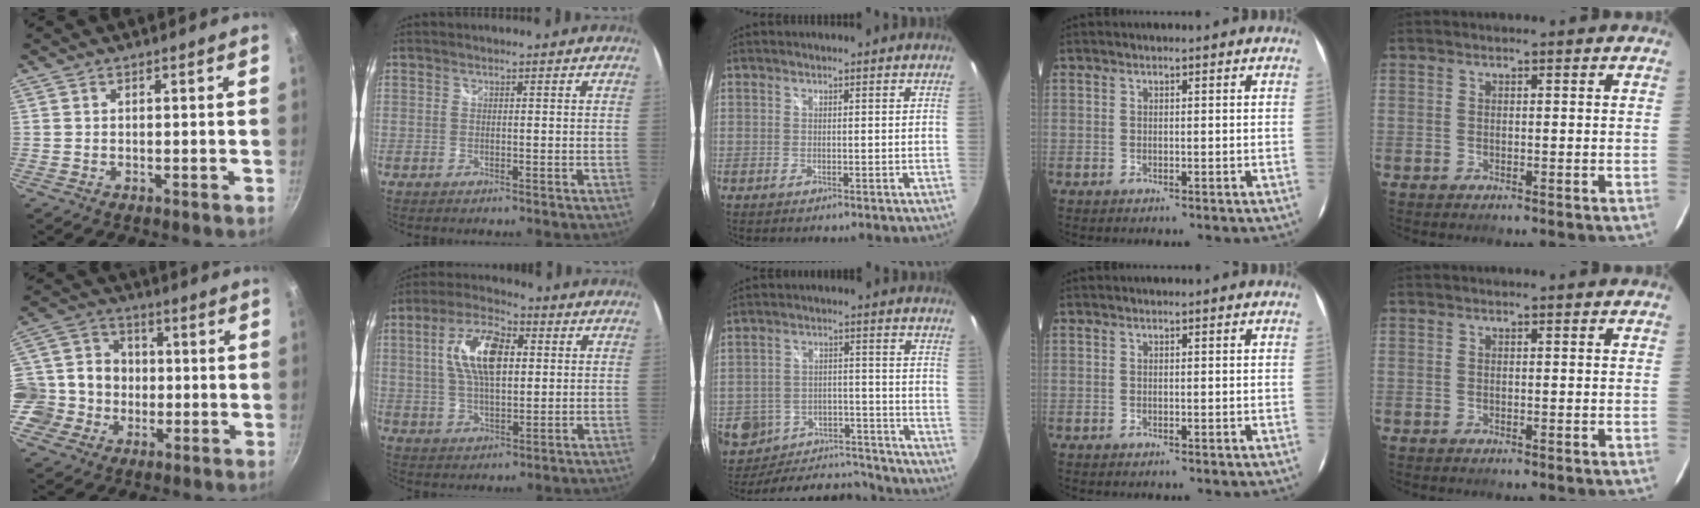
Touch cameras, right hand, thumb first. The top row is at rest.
{"thumb": {"total": 13.3, "force": [-2.1, 12.1, 5.2], "torque": [-0.069, 0.029, -0.049]}, "index": {"total": 12.4, "force": [2.7, 5.9, 10.5], "torque": [-0.200, 0.017, 0.048]}, "middle": {"total": 16.1, "force": [-12.6, 8.6, 5.1], "torque": [-0.120, 0.010, -0.155]}}